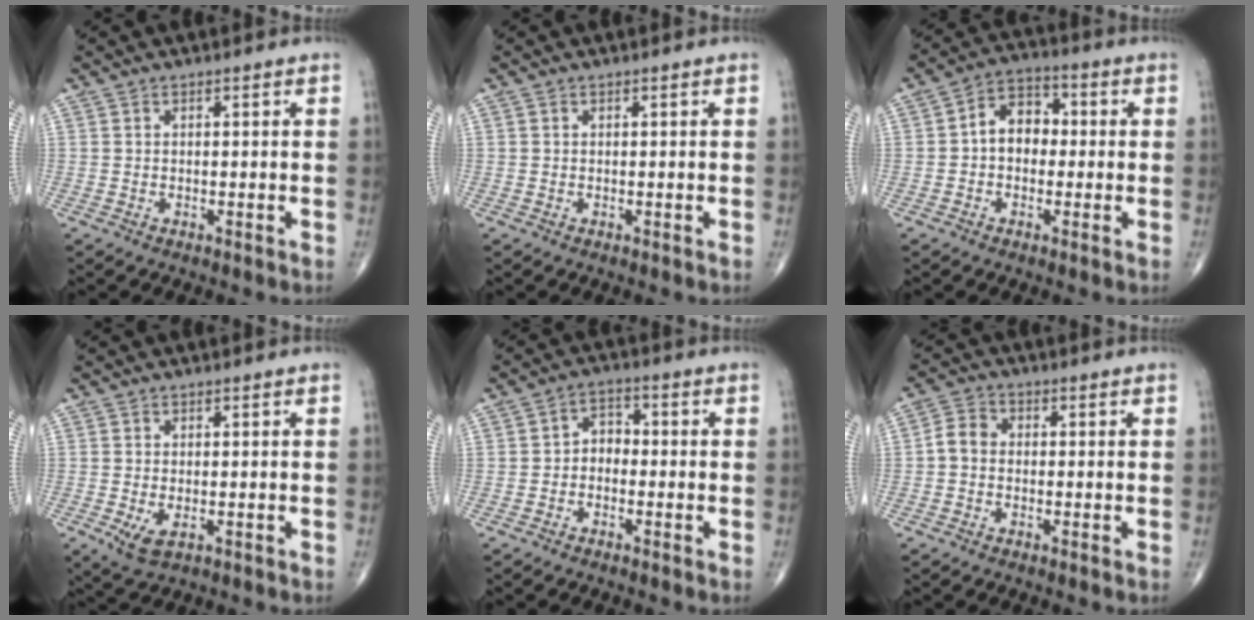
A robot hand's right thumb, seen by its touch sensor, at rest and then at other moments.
{"total": 0.0}
{"total": 7.4, "force": [-0.2, 5.6, 4.9], "torque": [-0.053, 0.026, -0.017]}
{"total": 3.5, "force": [-1.0, 1.7, 2.9], "torque": [-0.058, -0.011, -0.010]}
{"total": 3.6, "force": [-1.1, 2.7, 2.1], "torque": [-0.013, 0.022, -0.034]}
{"total": 3.9, "force": [-0.6, 3.1, 2.2], "torque": [-0.033, 0.012, -0.022]}